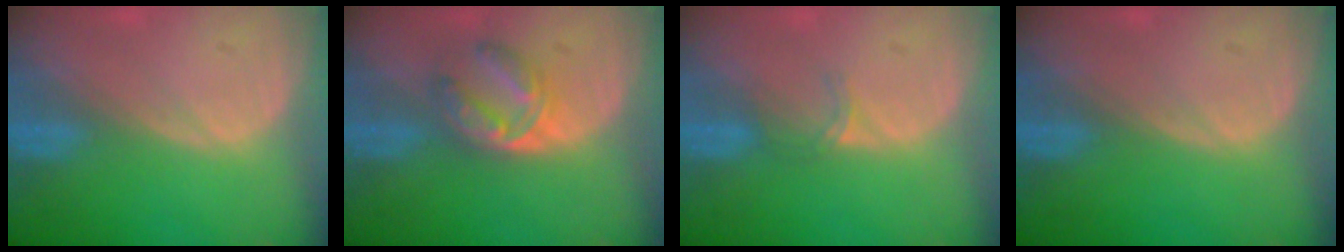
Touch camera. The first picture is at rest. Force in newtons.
{"total": 5.4, "press": 5.3, "slide": 1.2}
{"total": 1.9, "press": 1.5, "slide": 1.2}
{"total": 0.0}